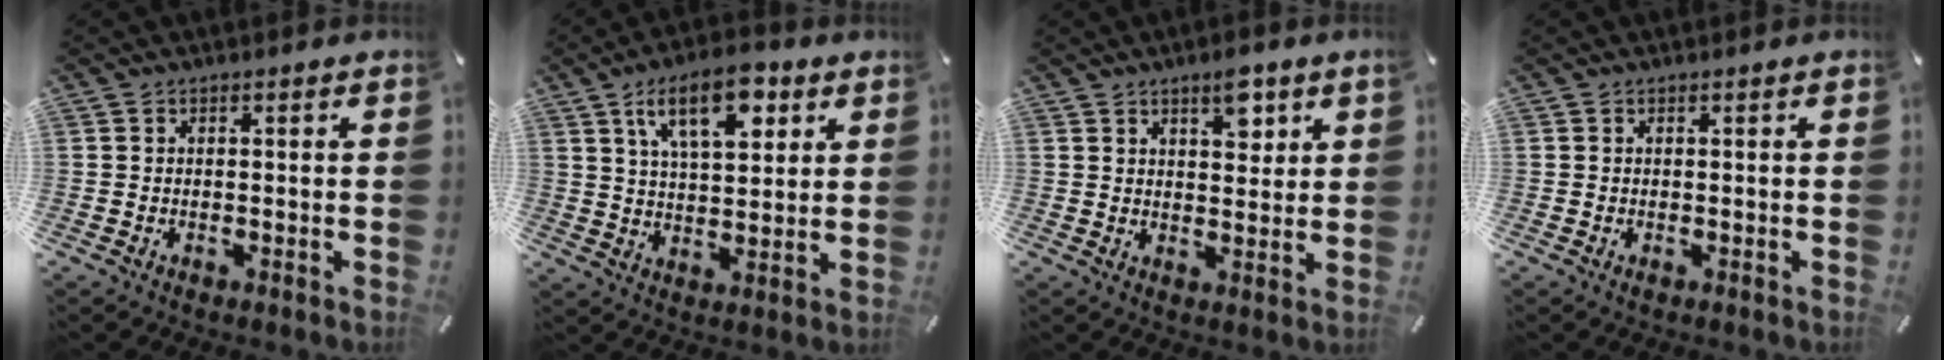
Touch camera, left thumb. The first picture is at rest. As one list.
[{"total": 14.2, "force": [7.2, 6.6, 10.3], "torque": [-0.163, -0.014, 0.122]}, {"total": 6.0, "force": [3.8, 2.7, 3.9], "torque": [-0.045, -0.019, 0.059]}, {"total": 0.0}]